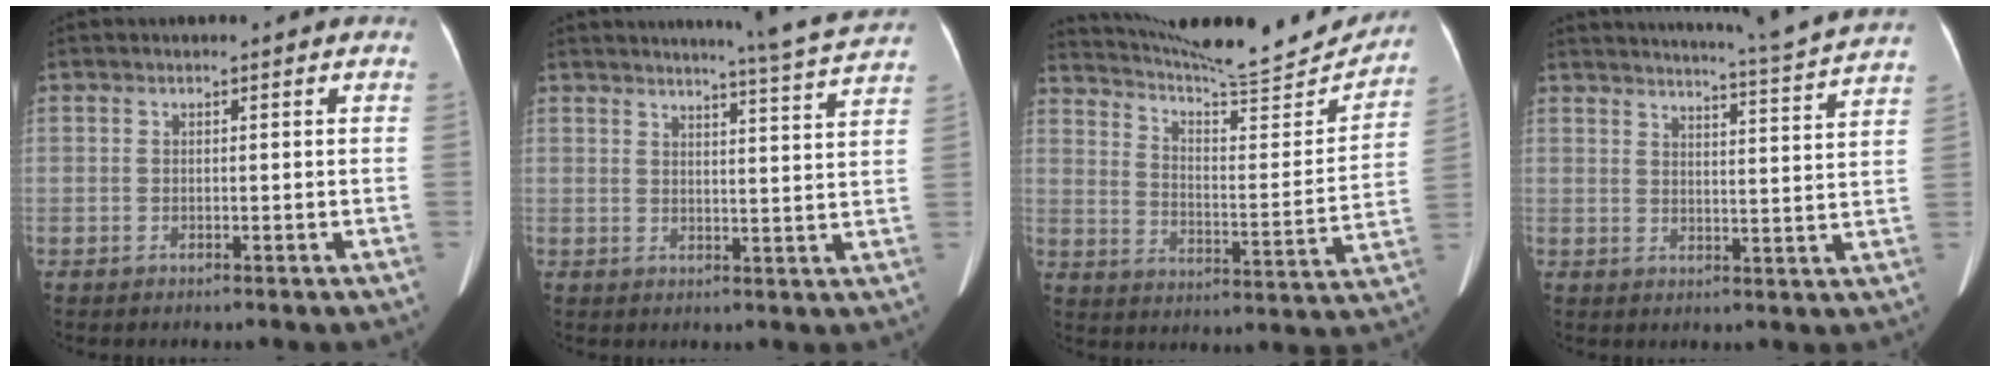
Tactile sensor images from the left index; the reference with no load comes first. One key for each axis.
{"total": 9.4, "fx": 8.9, "fy": -1.9, "fz": 2.4, "tx": -0.046, "ty": -0.036, "tz": 0.103}
{"total": 21.2, "fx": 20.2, "fy": 1.6, "fz": 6.5, "tx": -0.107, "ty": -0.044, "tz": 0.283}
{"total": 14.5, "fx": 13.6, "fy": -2.4, "fz": 4.3, "tx": -0.083, "ty": -0.050, "tz": 0.167}